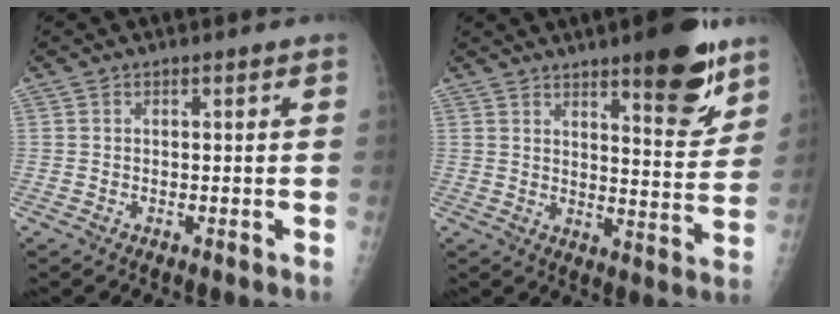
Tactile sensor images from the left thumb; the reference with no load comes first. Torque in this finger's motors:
{"motor_torque": [1.83, 0.99, 0.90, -0.54, 0.25]}